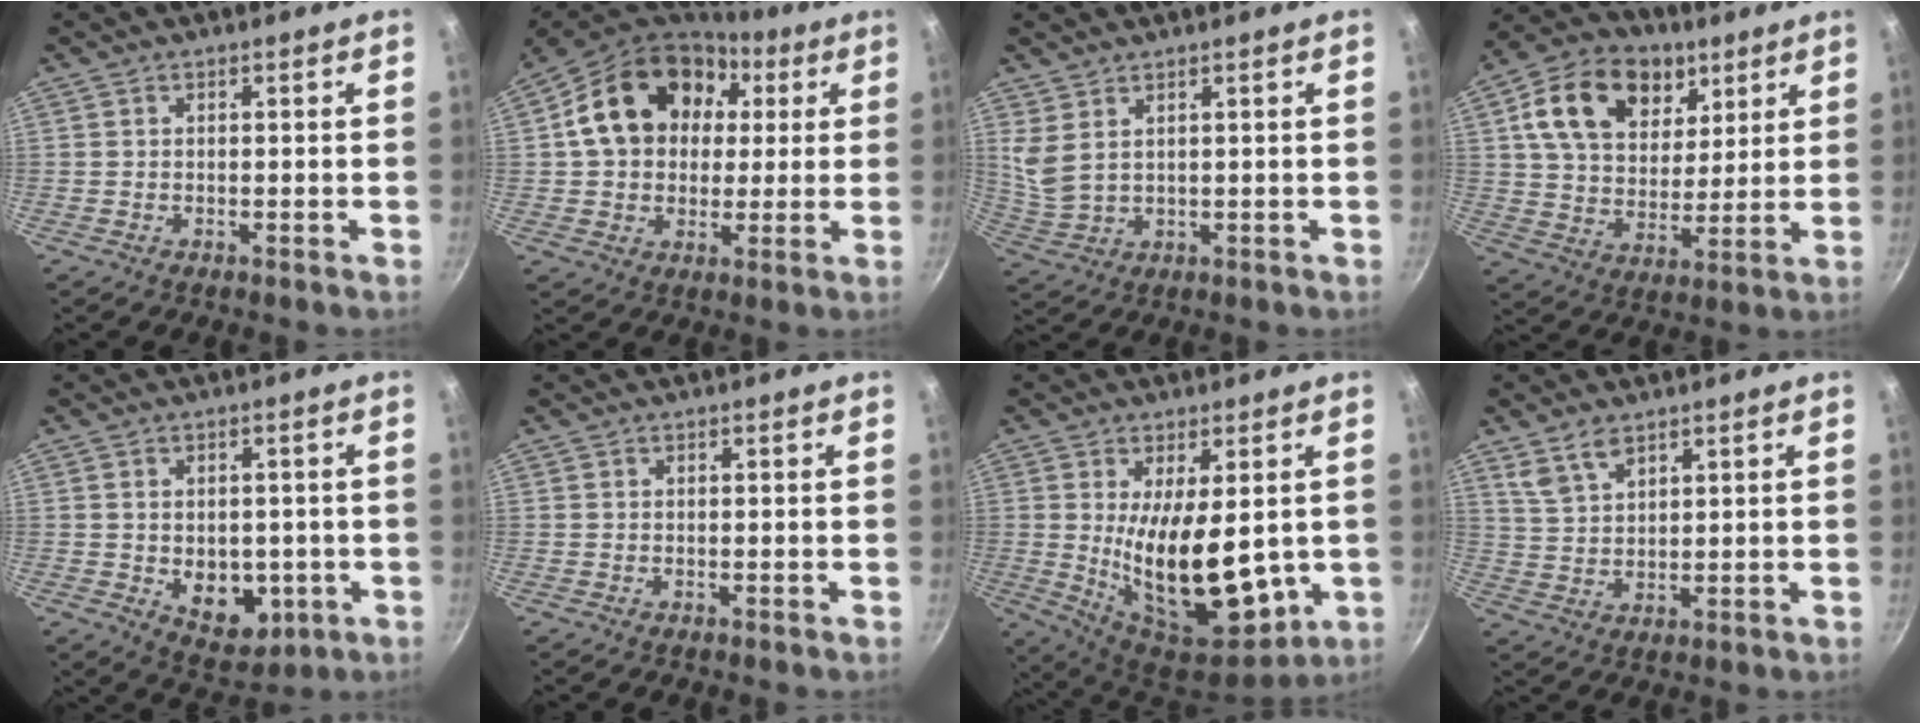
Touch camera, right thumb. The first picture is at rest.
{"total": 20.4, "force": [5.2, 15.5, 12.2], "torque": [-0.196, 0.022, 0.082]}
{"total": 4.8, "force": [2.6, 2.6, 3.1], "torque": [-0.059, -0.021, 0.063]}
{"total": 19.1, "force": [8.2, 13.4, 11.0], "torque": [-0.162, -0.016, 0.132]}
{"total": 9.5, "force": [-1.7, 6.6, 6.6], "torque": [-0.060, -0.011, -0.009]}
{"total": 0.0}
{"total": 18.6, "force": [0.1, 8.8, 16.4], "torque": [-0.242, -0.038, 0.025]}
{"total": 5.6, "force": [3.8, 2.8, 3.1], "torque": [-0.050, -0.017, 0.082]}